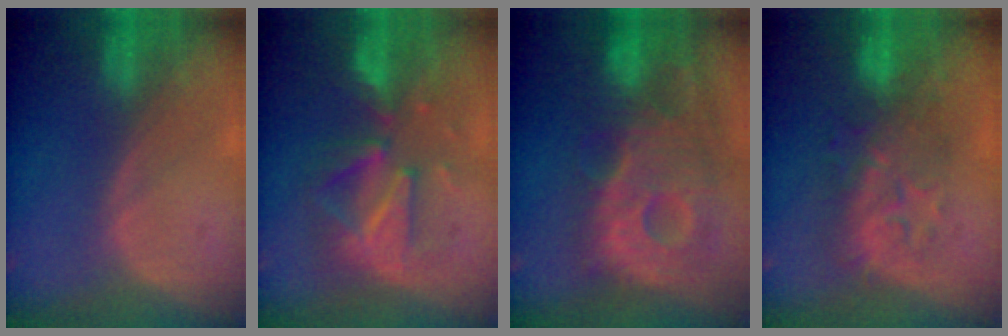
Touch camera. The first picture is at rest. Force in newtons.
{"total": 8.2, "press": 8.2, "slide": 0.3}
{"total": 13.4, "press": 11.6, "slide": 6.6}
{"total": 7.9, "press": 7.7, "slide": 1.7}